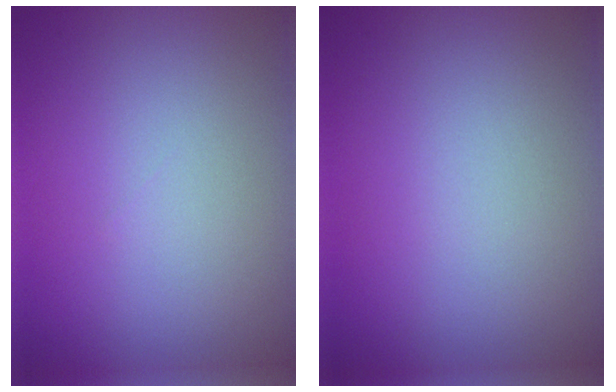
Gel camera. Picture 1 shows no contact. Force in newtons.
{"total": 0.0}